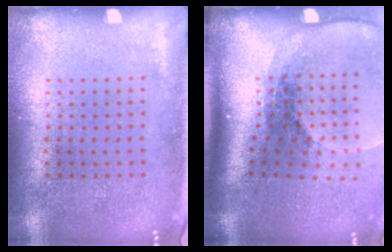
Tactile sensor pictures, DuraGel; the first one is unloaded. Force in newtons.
{"total": 2.6, "press": 1.9, "slide": 1.9}